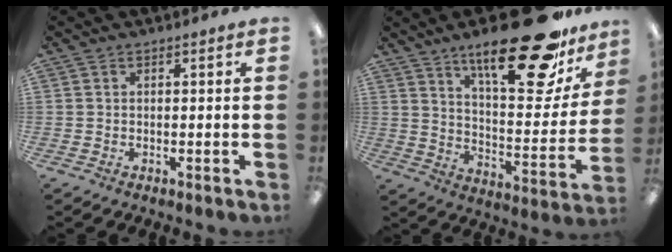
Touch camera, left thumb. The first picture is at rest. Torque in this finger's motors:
{"motor_torque": [0.41, 0.47, 1.56, -1.21, 0.22]}